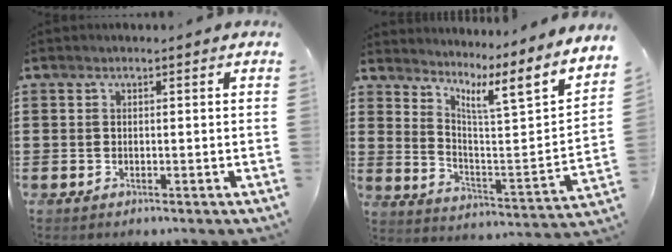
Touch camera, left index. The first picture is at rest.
{"total": 6.7, "force": [4.7, -0.3, 4.7], "torque": [-0.090, -0.060, 0.059]}